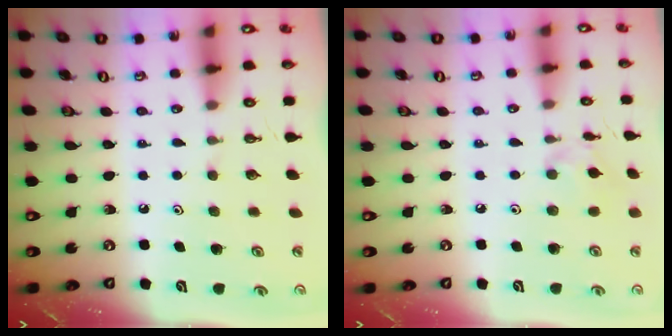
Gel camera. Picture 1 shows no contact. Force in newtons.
{"total": 7.0, "press": 7.0, "slide": 1.0}